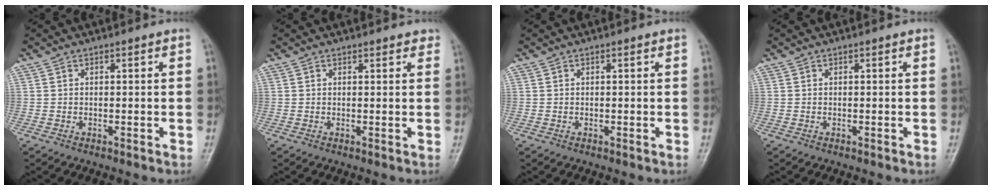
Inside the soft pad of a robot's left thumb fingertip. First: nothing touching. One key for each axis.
{"total": 1.5, "fx": 1.3, "fy": 0.6, "fz": 0.5, "tx": 0.006, "ty": -0.002, "tz": 0.011}
{"total": 0.0}
{"total": 0.0}